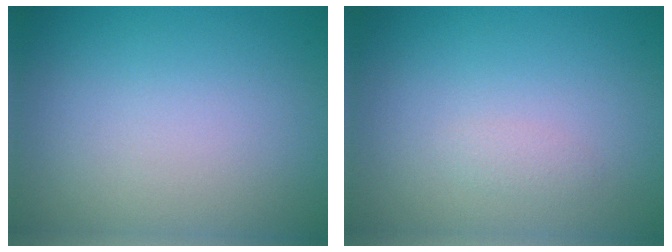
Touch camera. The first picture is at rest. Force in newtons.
{"total": 0.7, "press": 0.7, "slide": 0.1}